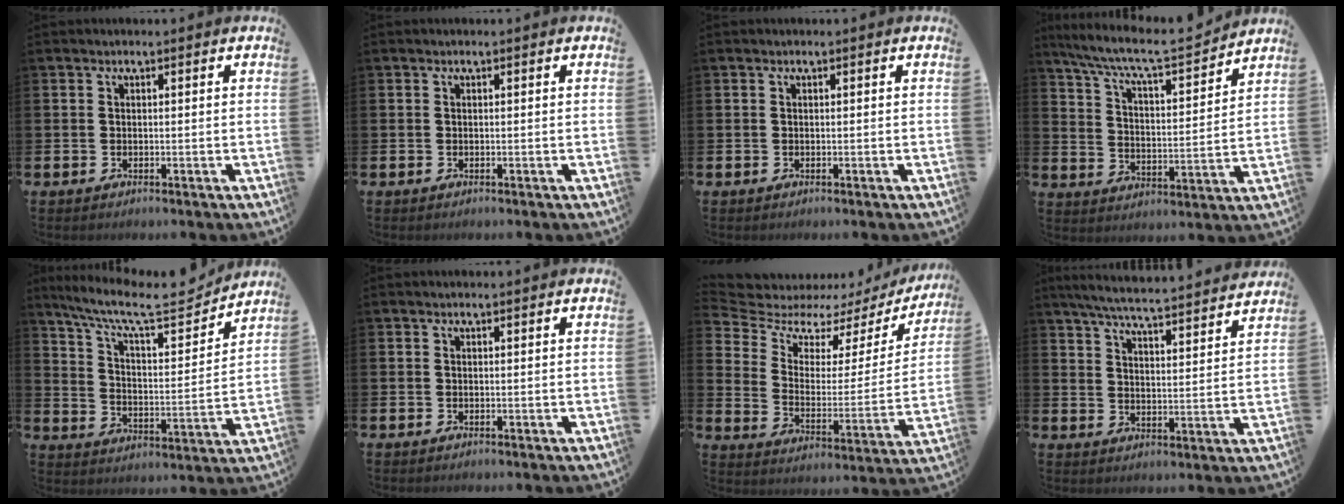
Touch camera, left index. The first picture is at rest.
{"total": 0.0}
{"total": 0.0}
{"total": 8.2, "force": [7.6, 0.9, 3.0], "torque": [-0.088, -0.055, 0.126]}
{"total": 10.2, "force": [8.9, 2.3, 4.6], "torque": [-0.115, -0.057, 0.147]}
{"total": 0.0}
{"total": 5.8, "force": [4.8, 3.0, 1.4], "torque": [-0.063, -0.039, 0.079]}
{"total": 6.2, "force": [5.9, 0.0, 1.9], "torque": [-0.051, -0.048, 0.099]}